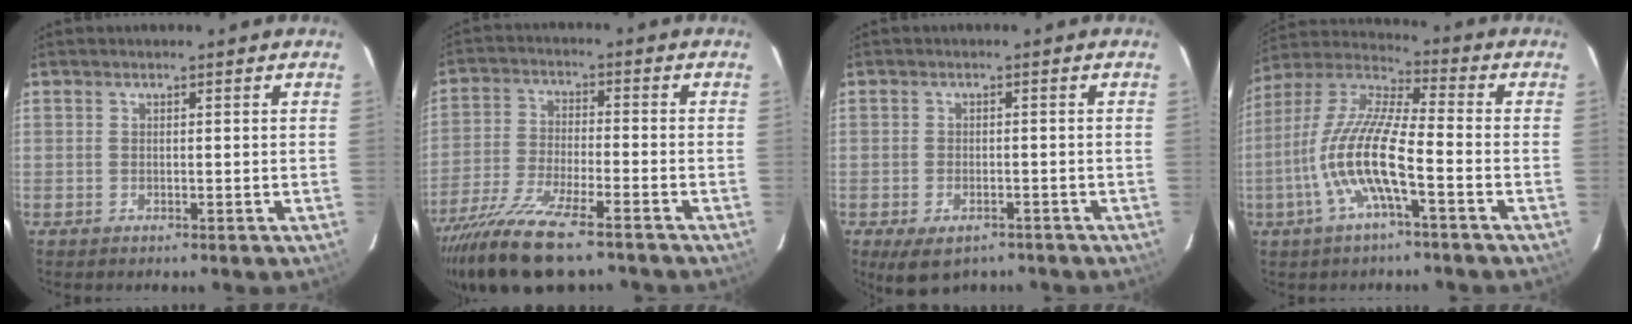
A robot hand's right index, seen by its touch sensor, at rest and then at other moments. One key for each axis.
{"total": 16.8, "fx": -12.7, "fy": 3.7, "fz": 10.3, "tx": -0.218, "ty": -0.050, "tz": -0.232}
{"total": 6.0, "fx": -3.9, "fy": 3.1, "fz": 3.4, "tx": -0.065, "ty": -0.018, "tz": -0.052}
{"total": 12.9, "fx": -4.3, "fy": 1.9, "fz": 12.0, "tx": -0.248, "ty": 0.001, "tz": -0.090}